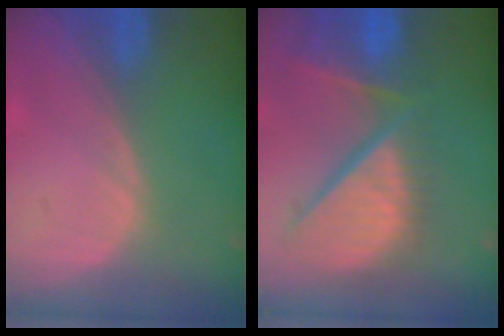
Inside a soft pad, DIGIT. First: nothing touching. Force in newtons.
{"total": 13.2, "press": 11.0, "slide": 7.3}